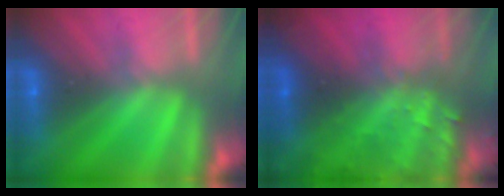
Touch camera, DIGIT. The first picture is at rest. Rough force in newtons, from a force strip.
{"total": 8.1}